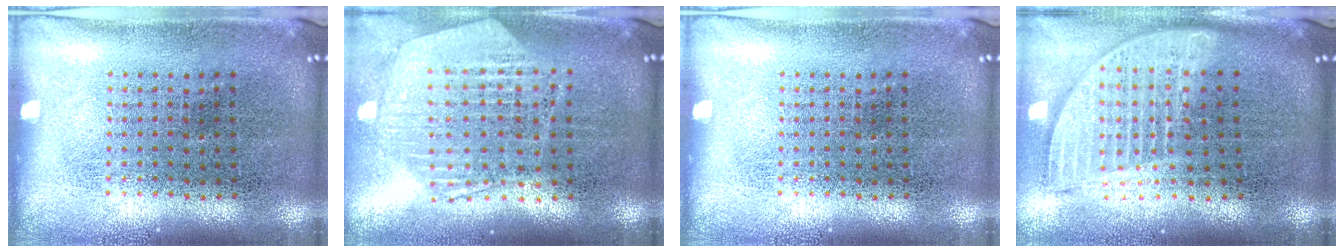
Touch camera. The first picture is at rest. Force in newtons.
{"total": 1.3, "press": 1.2, "slide": 0.4}
{"total": 0.0}
{"total": 1.8, "press": 1.5, "slide": 1.0}